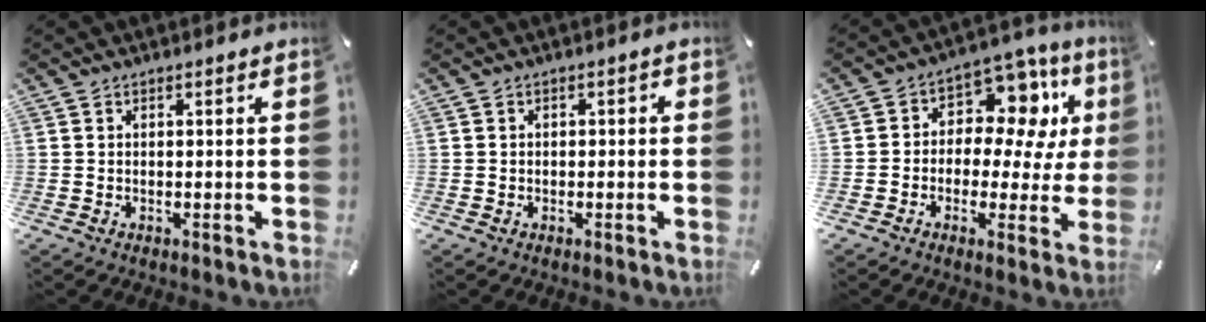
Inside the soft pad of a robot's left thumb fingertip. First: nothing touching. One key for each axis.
{"total": 1.2, "fx": -0.8, "fy": 0.7, "fz": 0.5, "tx": -0.010, "ty": 0.005, "tz": -0.018}
{"total": 11.6, "fx": 3.5, "fy": 8.1, "fz": 7.6, "tx": -0.110, "ty": -0.027, "tz": 0.065}